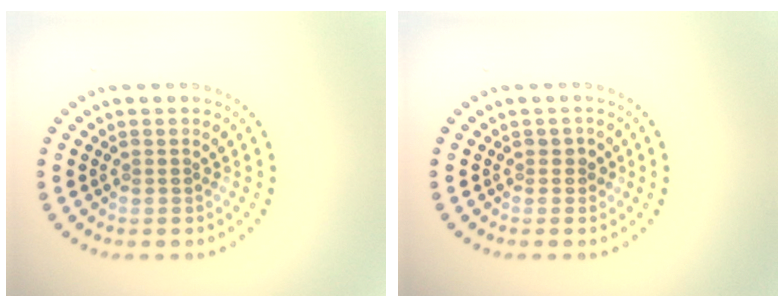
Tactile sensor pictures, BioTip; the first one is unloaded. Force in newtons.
{"total": 1.0, "press": 1.0, "slide": 0.4}